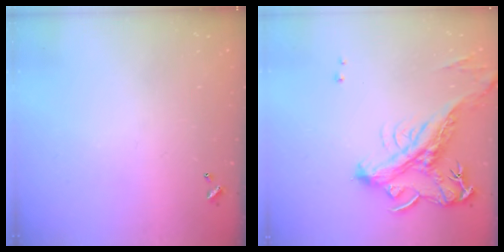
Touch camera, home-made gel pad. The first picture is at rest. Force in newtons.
{"total": 4.7, "press": 4.5, "slide": 1.3}